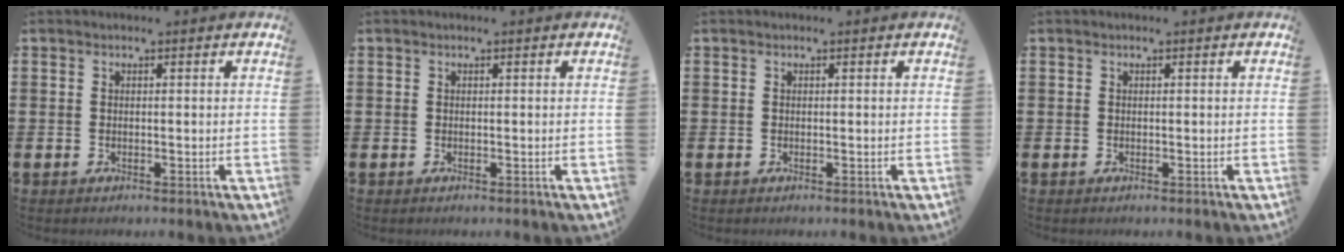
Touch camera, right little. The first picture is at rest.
{"total": 0.0}
{"total": 0.0}
{"total": 0.0}